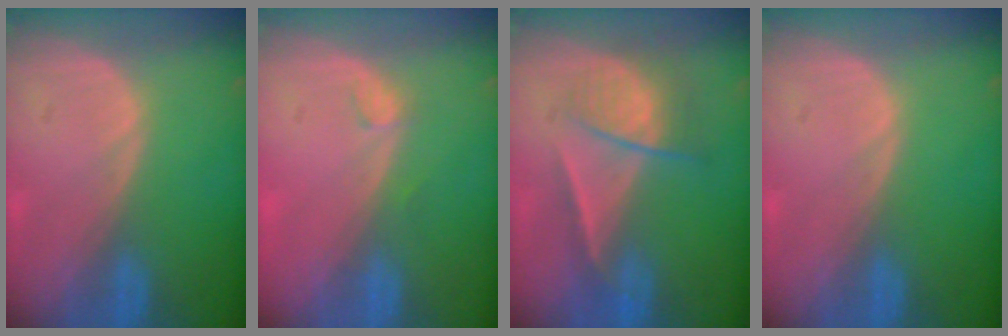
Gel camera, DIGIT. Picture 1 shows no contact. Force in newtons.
{"total": 1.3, "press": 1.1, "slide": 0.5}
{"total": 7.2, "press": 6.1, "slide": 3.9}
{"total": 0.0}